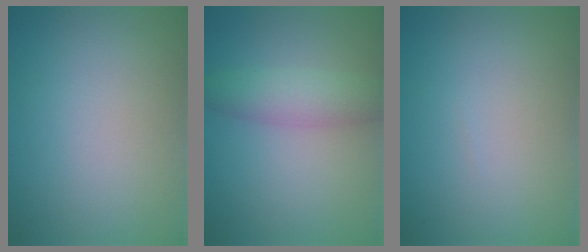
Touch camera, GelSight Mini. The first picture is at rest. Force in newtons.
{"total": 3.5, "press": 3.5, "slide": 0.1}
{"total": 0.0}